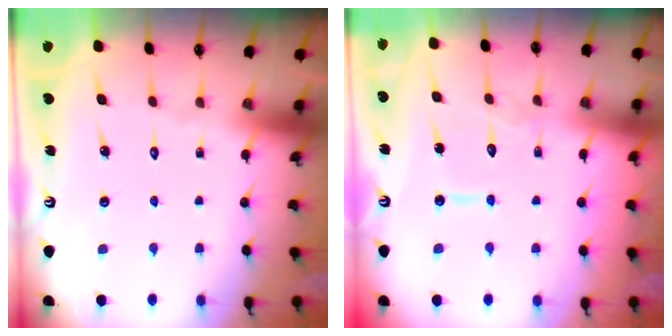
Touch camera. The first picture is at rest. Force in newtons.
{"total": 7.8, "press": 7.7, "slide": 0.6}